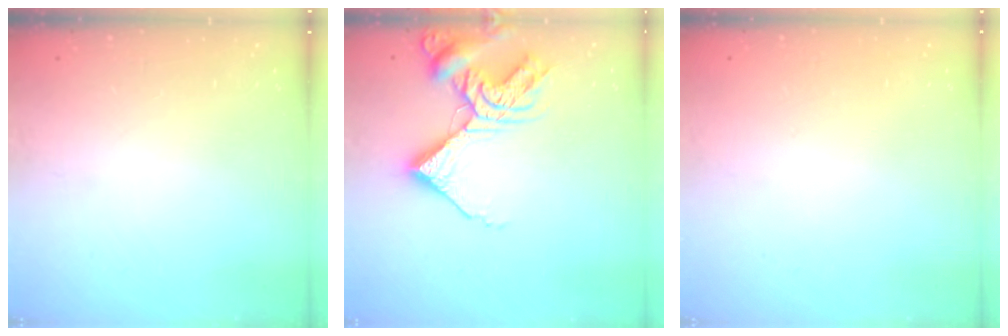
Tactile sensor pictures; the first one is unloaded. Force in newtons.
{"total": 11.7, "press": 11.6, "slide": 1.4}
{"total": 1.9, "press": 1.9, "slide": 0.1}